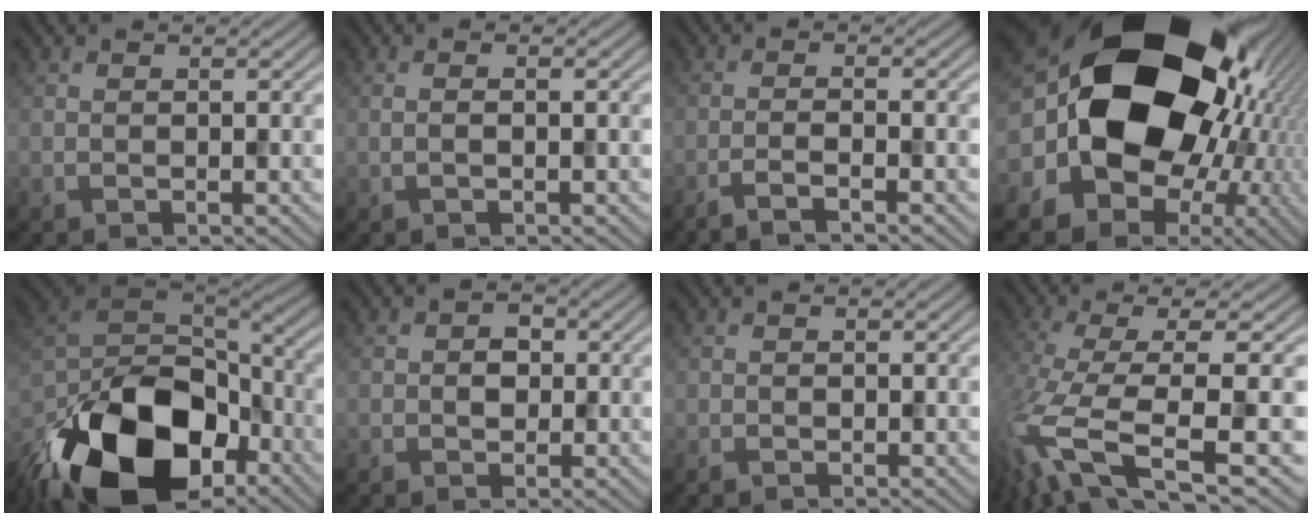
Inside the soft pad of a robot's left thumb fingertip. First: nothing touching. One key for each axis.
{"total": 1.1, "fx": -0.1, "fy": 0.1, "fz": 1.1, "tx": -0.023, "ty": 0.003, "tz": -0.006}
{"total": 3.0, "fx": -2.1, "fy": 0.2, "fz": 2.2, "tx": -0.026, "ty": 0.007, "tz": -0.058}
{"total": 22.9, "fx": 2.5, "fy": 17.0, "fz": 15.1, "tx": -0.277, "ty": -0.045, "tz": 0.069}
{"total": 19.4, "fx": -10.5, "fy": 10.4, "fz": 12.6, "tx": -0.274, "ty": -0.040, "tz": -0.182}
{"total": 1.9, "fx": 0.0, "fy": 1.6, "fz": 1.1, "tx": -0.020, "ty": -0.002, "tz": -0.003}
{"total": 0.0}
{"total": 11.2, "fx": -2.0, "fy": 3.1, "fz": 10.5, "tx": -0.222, "ty": -0.015, "tz": -0.029}